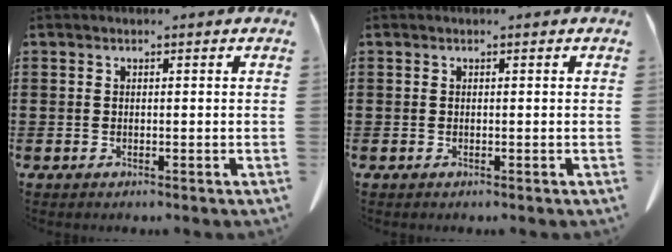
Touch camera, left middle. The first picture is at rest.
{"total": 0.0}